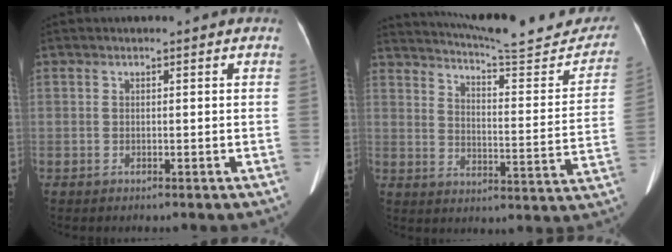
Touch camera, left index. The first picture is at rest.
{"total": 22.7, "force": [21.0, 2.8, 8.3], "torque": [-0.117, -0.057, 0.263]}